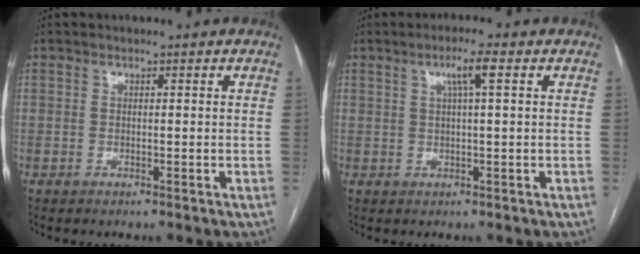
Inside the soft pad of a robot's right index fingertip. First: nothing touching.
{"total": 3.5, "force": [1.3, -0.2, 3.3], "torque": [-0.061, 0.005, 0.023]}